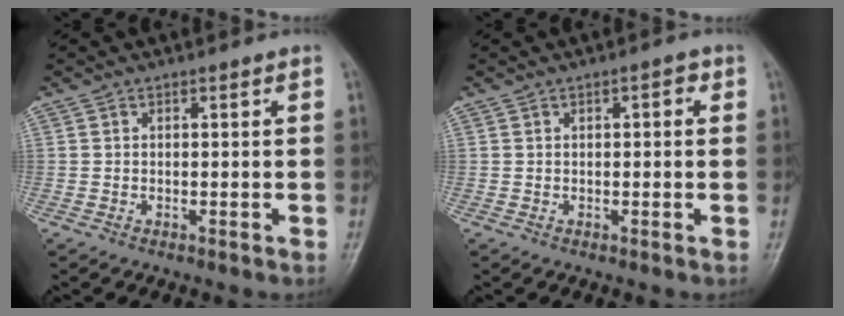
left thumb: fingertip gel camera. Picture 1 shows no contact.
{"total": 1.9, "force": [0.6, 0.8, 1.6], "torque": [-0.017, 0.003, 0.005]}